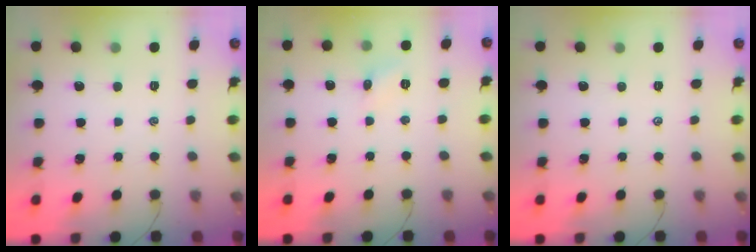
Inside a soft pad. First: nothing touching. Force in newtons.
{"total": 4.7, "press": 4.4, "slide": 1.6}
{"total": 0.0}